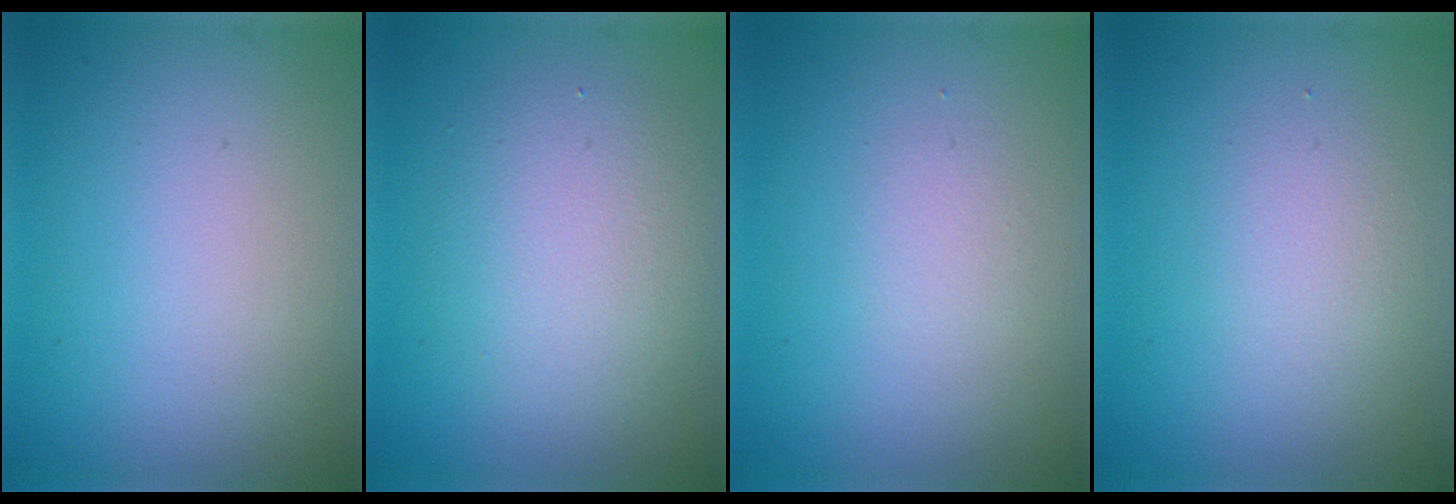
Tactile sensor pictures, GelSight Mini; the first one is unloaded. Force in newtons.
{"total": 4.3, "press": 4.3, "slide": 0.1}
{"total": 0.9, "press": 0.9, "slide": 0.2}
{"total": 1.9, "press": 1.9, "slide": 0.1}